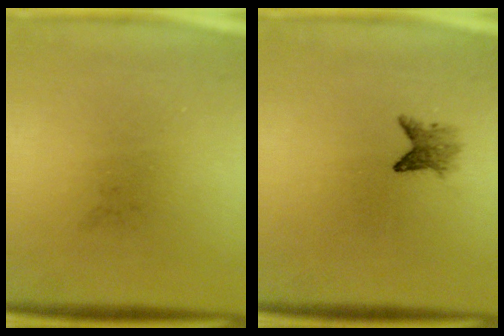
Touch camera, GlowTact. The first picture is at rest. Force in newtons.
{"total": 2.2}